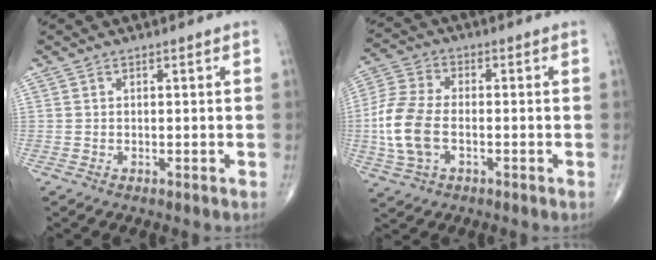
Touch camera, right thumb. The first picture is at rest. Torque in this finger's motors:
{"motor_torque": [-0.50, 0.53, 1.02, -0.01, 0.33]}